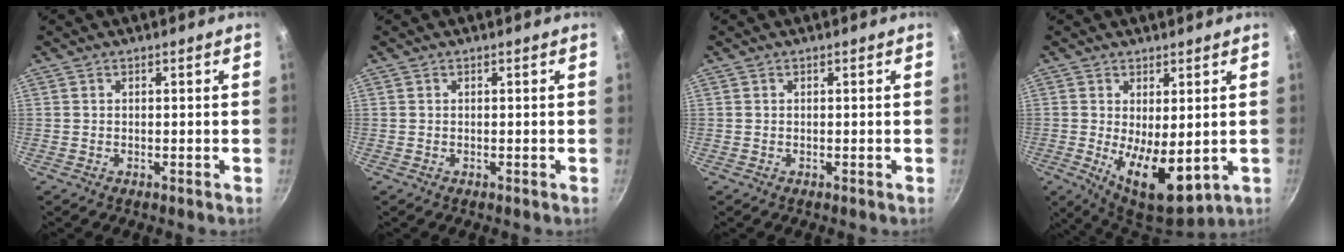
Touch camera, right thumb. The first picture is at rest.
{"total": 0.0}
{"total": 0.0}
{"total": 11.0, "force": [-0.9, 4.9, 9.8], "torque": [-0.131, -0.023, 0.000]}